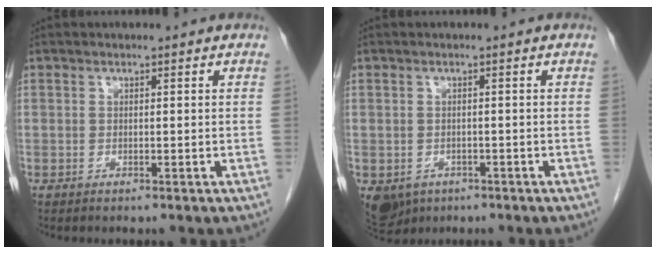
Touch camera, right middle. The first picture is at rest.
{"total": 7.3, "force": [-3.7, 5.7, 2.6], "torque": [-0.062, -0.007, -0.048]}